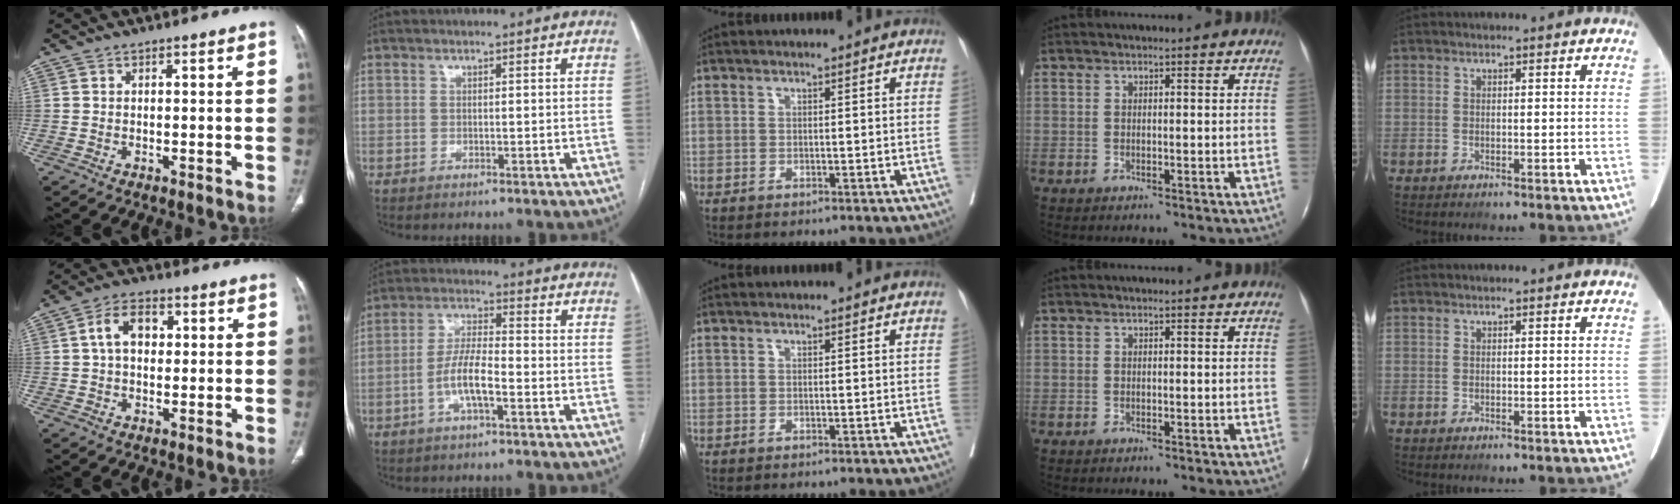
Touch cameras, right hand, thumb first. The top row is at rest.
{"thumb": {"total": 7.0, "force": [1.2, 4.7, 5.1], "torque": [-0.078, 0.015, 0.016]}, "index": {"total": 6.8, "force": [-2.4, 1.6, 6.2], "torque": [-0.128, 0.007, -0.048]}}